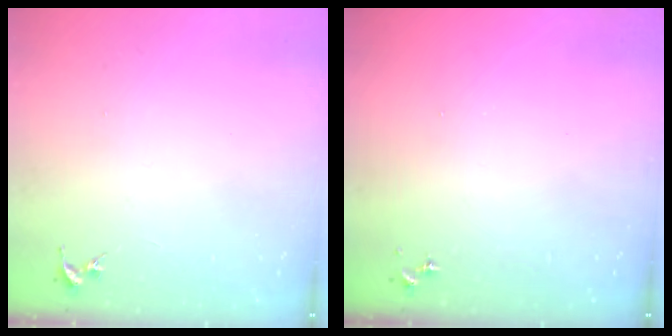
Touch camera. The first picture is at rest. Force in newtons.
{"total": 0.0}